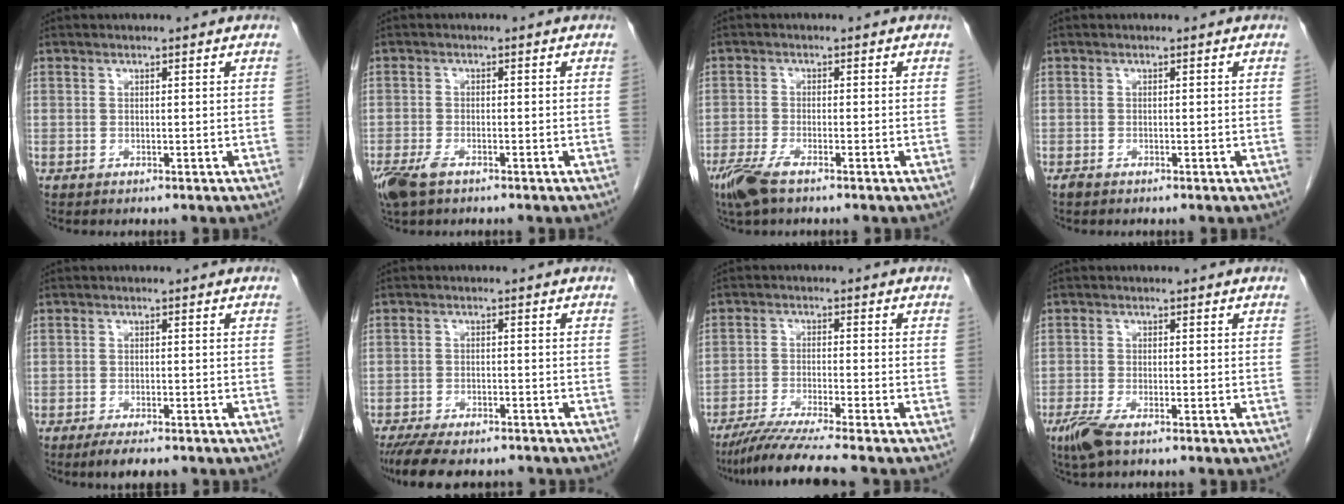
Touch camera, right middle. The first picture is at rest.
{"total": 4.8, "force": [-3.2, 1.9, 3.1], "torque": [-0.068, -0.010, -0.057]}
{"total": 4.6, "force": [-3.1, 0.9, 3.3], "torque": [-0.074, -0.011, -0.060]}
{"total": 0.6, "force": [-0.5, 0.2, 0.3], "torque": [-0.011, -0.002, -0.009]}
{"total": 4.1, "force": [-3.2, 0.9, 2.5], "torque": [-0.041, -0.008, -0.047]}
{"total": 11.4, "force": [-9.6, 3.5, 5.2], "torque": [-0.090, -0.008, -0.140]}
{"total": 8.3, "force": [-7.0, -1.6, 4.2], "torque": [-0.064, -0.033, -0.120]}
{"total": 3.7, "force": [-2.4, 0.8, 2.7], "torque": [-0.062, -0.010, -0.048]}